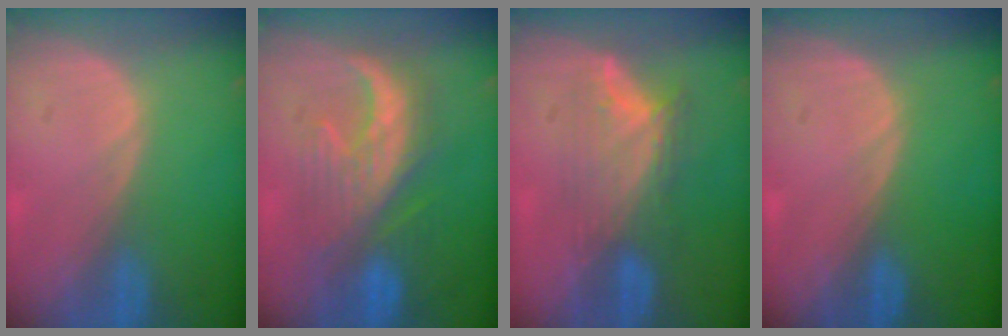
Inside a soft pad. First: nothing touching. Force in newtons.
{"total": 8.8, "press": 8.7, "slide": 0.5}
{"total": 7.4, "press": 6.6, "slide": 3.4}
{"total": 0.0}